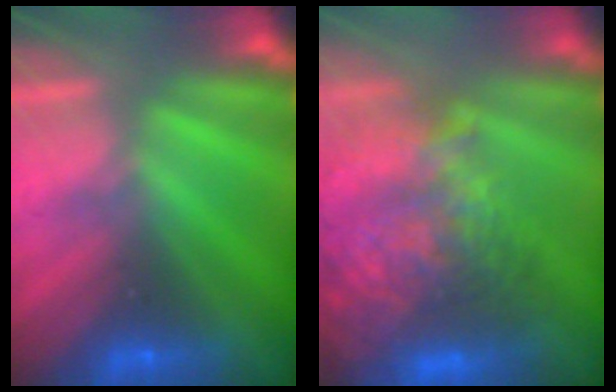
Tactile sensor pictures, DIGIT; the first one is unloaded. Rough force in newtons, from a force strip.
{"total": 11.6}